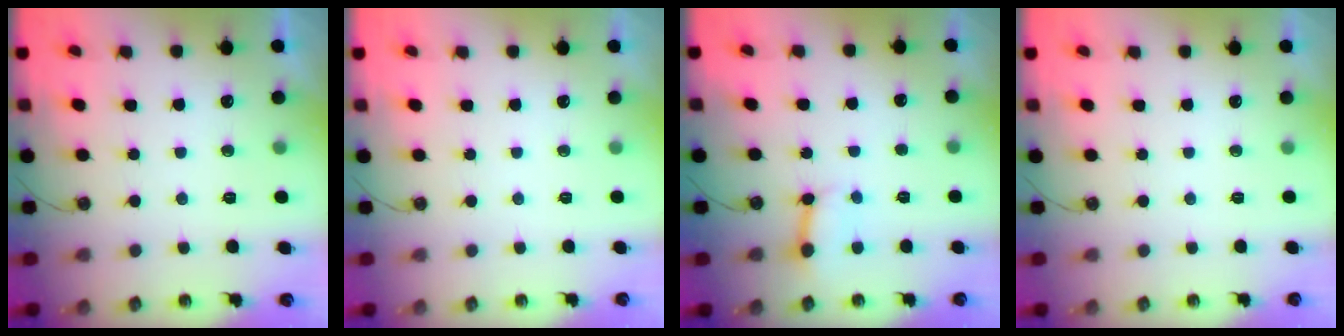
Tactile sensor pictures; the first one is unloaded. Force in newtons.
{"total": 0.0}
{"total": 5.0, "press": 4.9, "slide": 0.6}
{"total": 0.0}